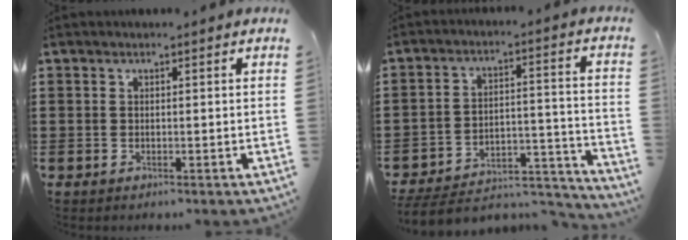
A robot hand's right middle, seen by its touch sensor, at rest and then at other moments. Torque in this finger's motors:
{"motor_torque": [1.35, -0.78, 0.78, 0.16]}